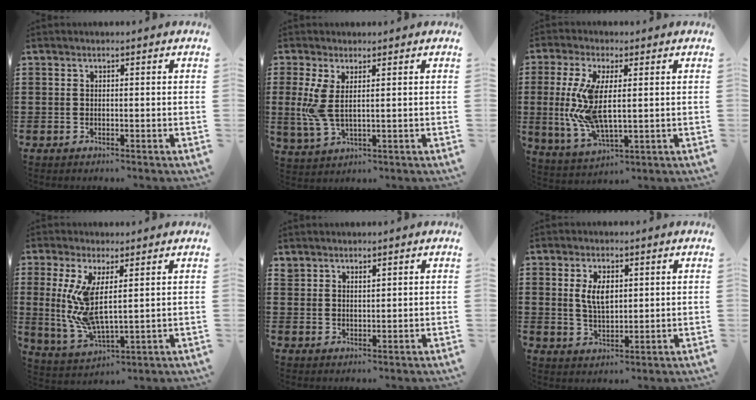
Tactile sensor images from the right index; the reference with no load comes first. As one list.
[{"total": 4.9, "force": [1.2, 1.6, 4.5], "torque": [-0.120, -0.011, 0.016]}, {"total": 9.8, "force": [0.6, 4.0, 9.0], "torque": [-0.207, -0.013, 0.008]}, {"total": 8.2, "force": [2.4, 2.8, 7.3], "torque": [-0.167, -0.018, 0.043]}, {"total": 1.9, "force": [1.8, 0.4, 0.1], "torque": [-0.004, 0.004, 0.035]}, {"total": 4.8, "force": [1.4, 2.3, 3.9], "torque": [-0.076, 0.004, 0.021]}]